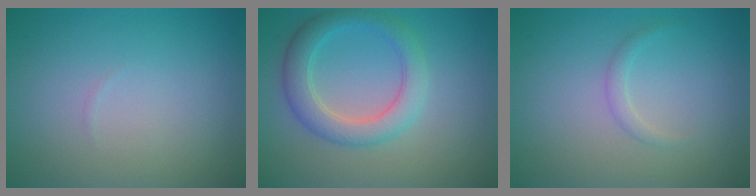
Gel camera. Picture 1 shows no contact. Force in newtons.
{"total": 3.9, "press": 3.9, "slide": 0.3}
{"total": 0.9, "press": 0.9, "slide": 0.0}